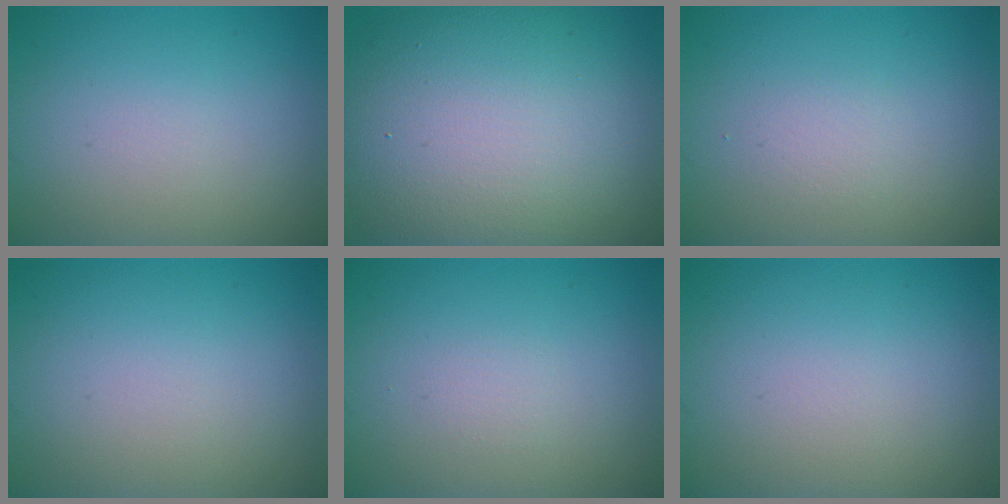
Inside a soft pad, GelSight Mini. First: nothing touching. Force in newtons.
{"total": 15.2, "press": 15.2, "slide": 1.1}
{"total": 1.1, "press": 1.1, "slide": 0.0}
{"total": 0.0}
{"total": 0.6, "press": 0.6, "slide": 0.0}
{"total": 0.0}